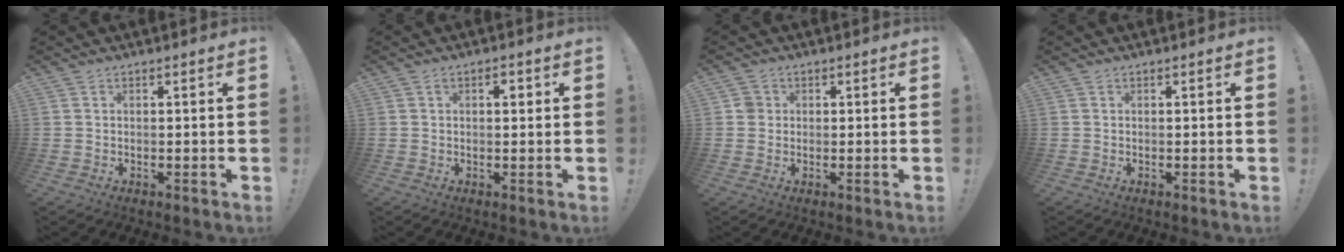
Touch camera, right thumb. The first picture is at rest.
{"total": 2.3, "force": [0.5, 1.2, 1.8], "torque": [-0.019, 0.002, 0.002]}
{"total": 2.8, "force": [0.2, 2.7, 0.8], "torque": [-0.014, 0.008, 0.005]}
{"total": 0.0}